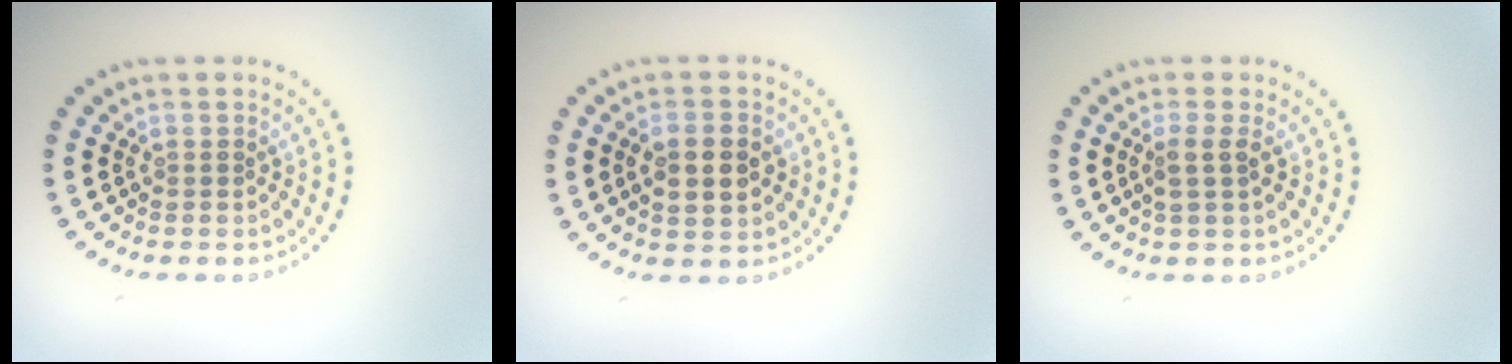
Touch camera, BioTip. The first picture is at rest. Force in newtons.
{"total": 3.0, "press": 3.0, "slide": 0.1}
{"total": 1.6, "press": 1.3, "slide": 0.8}